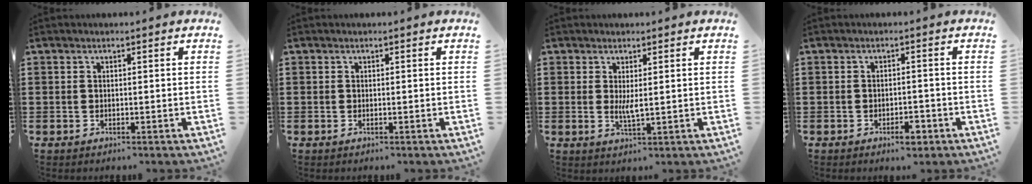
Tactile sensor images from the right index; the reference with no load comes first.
{"total": 0.0}
{"total": 2.5, "force": [0.5, 0.4, 2.4], "torque": [-0.048, -0.004, 0.009]}
{"total": 2.7, "force": [-1.7, 1.0, 1.8], "torque": [-0.030, 0.002, -0.032]}